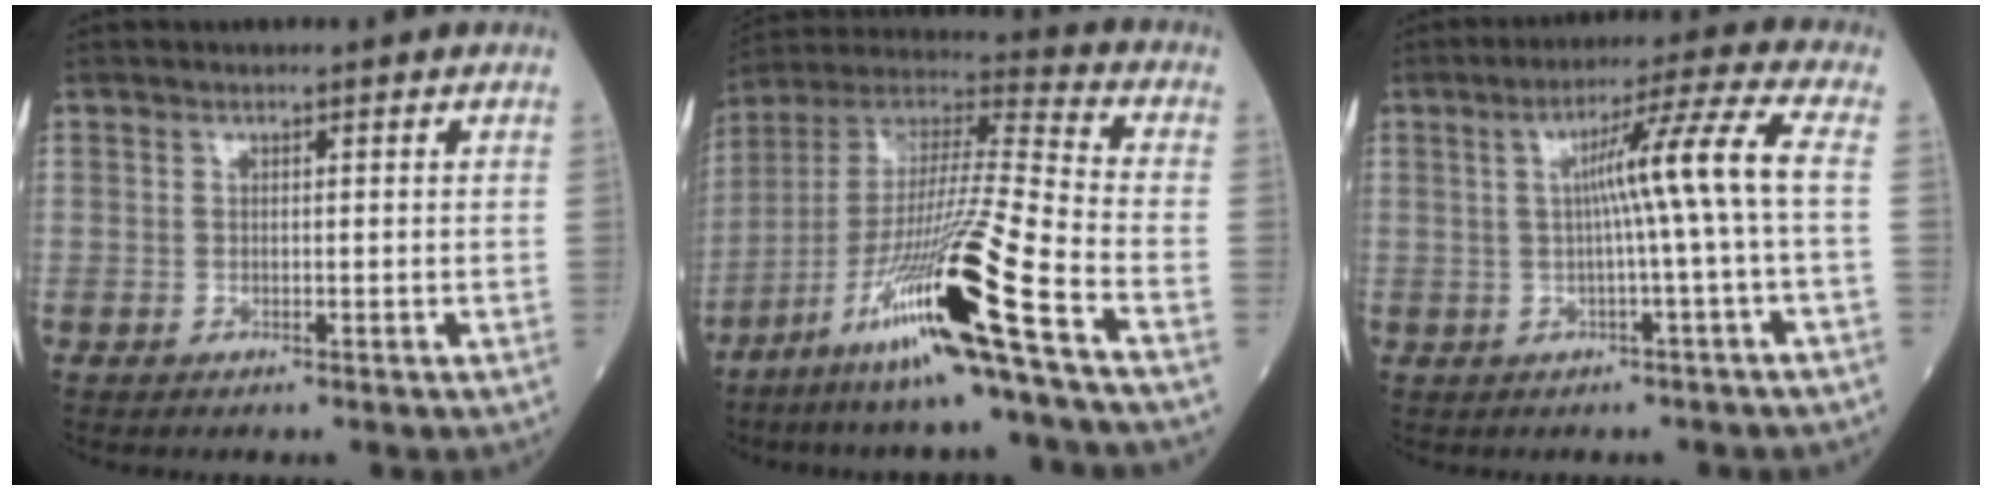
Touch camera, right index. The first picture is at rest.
{"total": 20.8, "force": [-10.7, -1.3, 17.8], "torque": [-0.359, -0.040, -0.208]}
{"total": 8.6, "force": [0.2, -1.9, 8.4], "torque": [-0.136, 0.019, 0.010]}